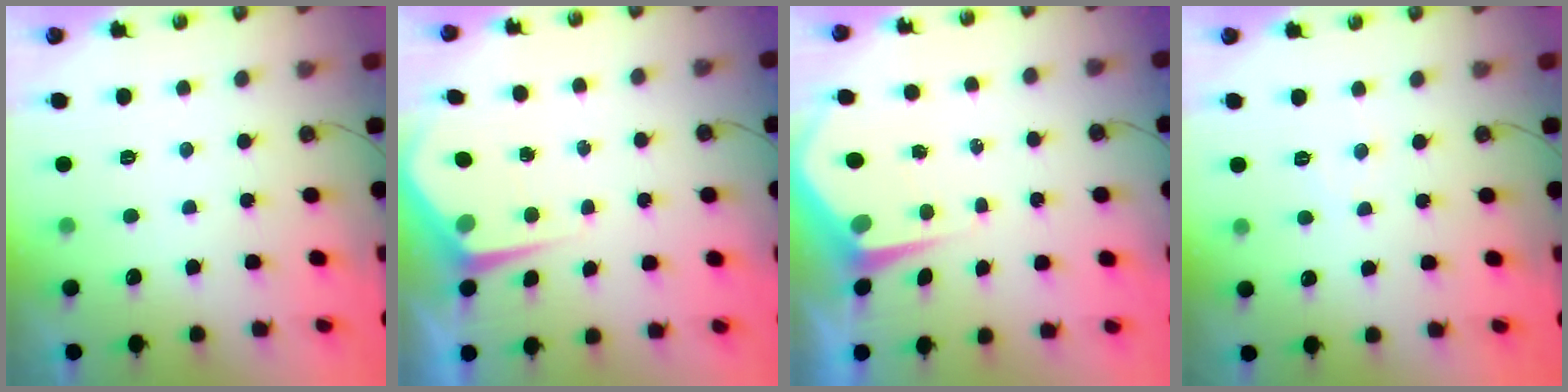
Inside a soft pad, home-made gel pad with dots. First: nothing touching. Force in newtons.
{"total": 4.6, "press": 4.6, "slide": 0.4}
{"total": 5.1, "press": 5.1, "slide": 0.5}
{"total": 4.0, "press": 3.9, "slide": 0.6}